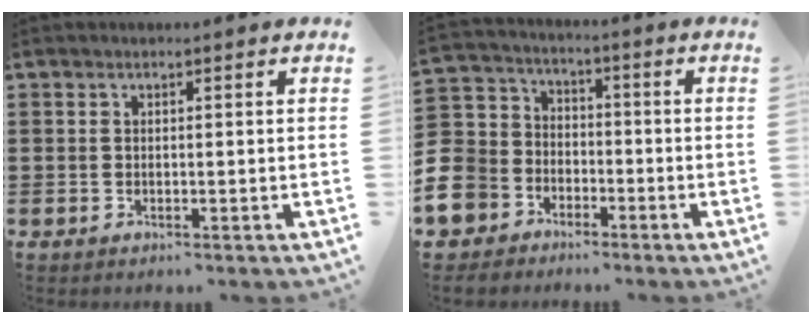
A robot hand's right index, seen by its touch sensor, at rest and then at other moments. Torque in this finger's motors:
{"motor_torque": [0.81, 0.85, 0.03, -0.21]}